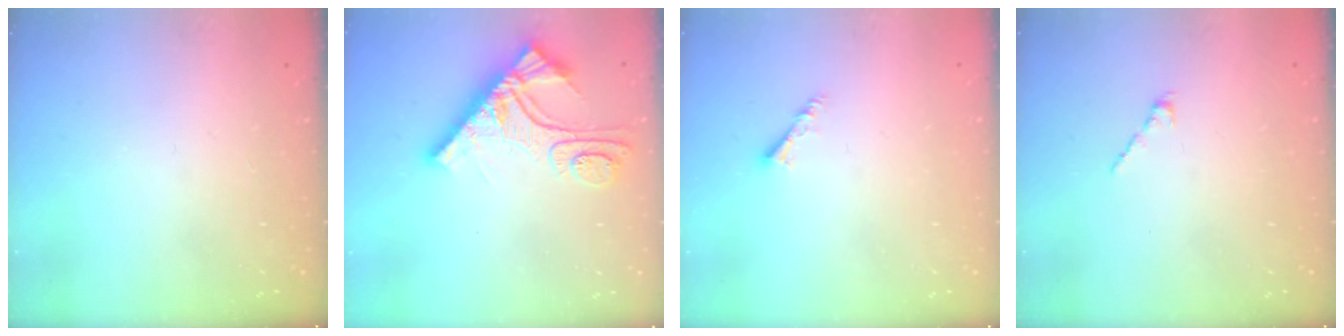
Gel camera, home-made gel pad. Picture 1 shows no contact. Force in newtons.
{"total": 11.8, "press": 11.8, "slide": 1.2}
{"total": 3.0, "press": 2.9, "slide": 0.6}
{"total": 2.1, "press": 2.0, "slide": 0.7}